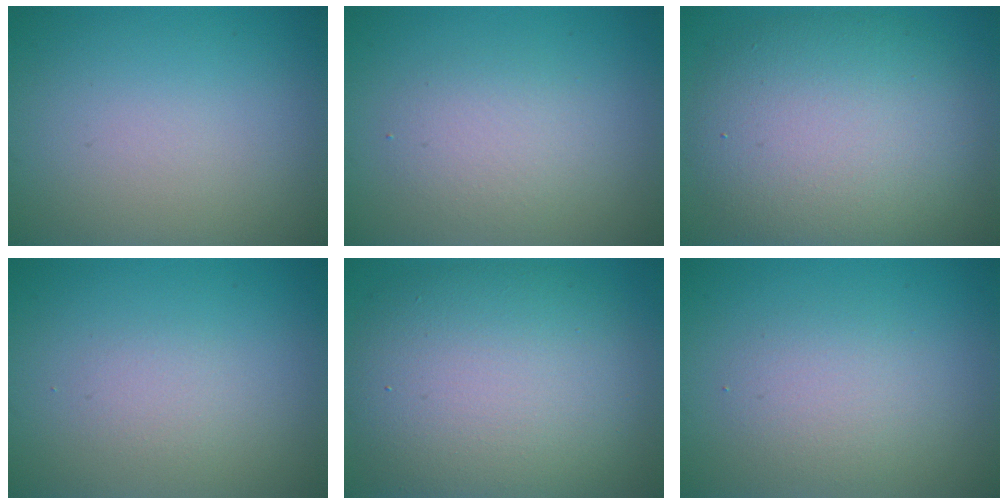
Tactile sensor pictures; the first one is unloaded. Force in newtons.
{"total": 2.5, "press": 2.5, "slide": 0.3}
{"total": 9.7, "press": 9.6, "slide": 0.8}
{"total": 1.2, "press": 1.2, "slide": 0.0}
{"total": 11.1, "press": 11.1, "slide": 0.5}
{"total": 2.4, "press": 2.4, "slide": 0.2}